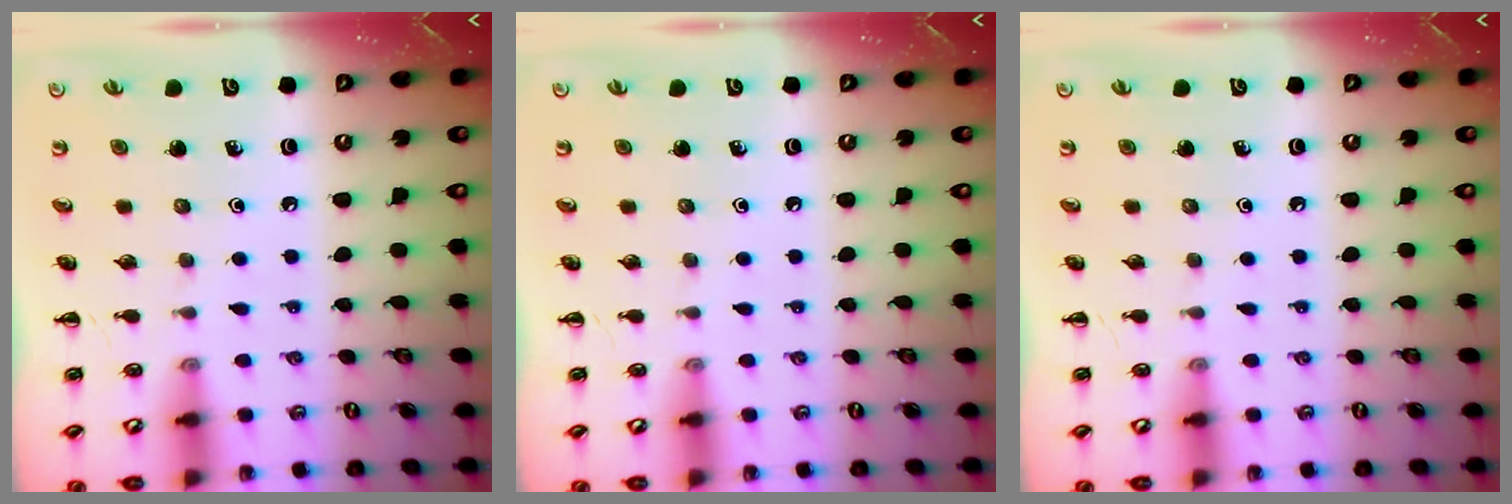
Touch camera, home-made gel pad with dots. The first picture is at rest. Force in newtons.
{"total": 0.0}
{"total": 0.0}